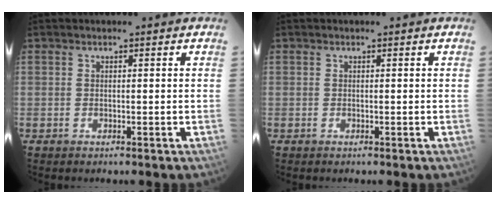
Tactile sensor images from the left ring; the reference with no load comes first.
{"total": 0.0}